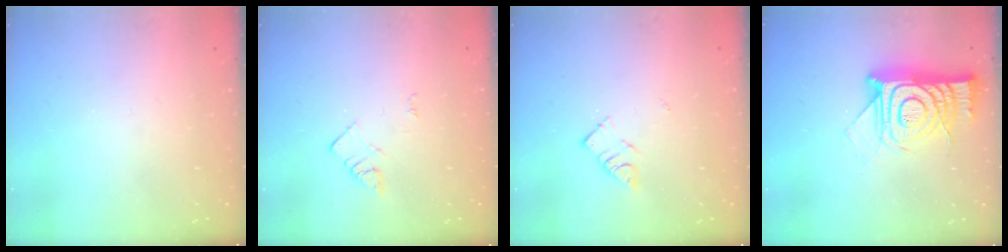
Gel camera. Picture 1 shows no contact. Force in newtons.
{"total": 2.3, "press": 2.3, "slide": 0.3}
{"total": 5.2, "press": 5.2, "slide": 0.1}
{"total": 15.6, "press": 15.5, "slide": 1.2}